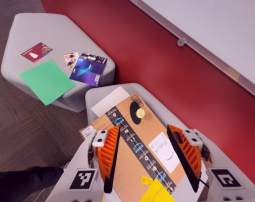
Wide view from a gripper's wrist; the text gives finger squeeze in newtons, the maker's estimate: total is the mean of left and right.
{"total": 0.0}